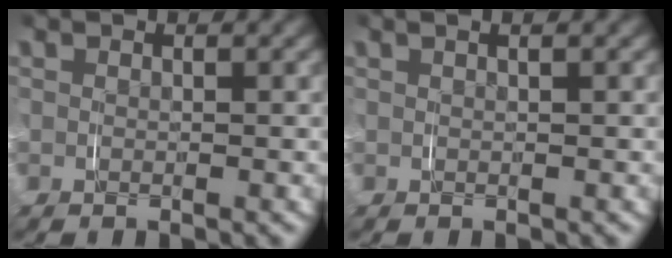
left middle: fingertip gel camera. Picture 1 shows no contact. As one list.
[{"total": 1.6, "force": [1.0, 0.3, 1.2], "torque": [-0.007, 0.014, 0.011]}]